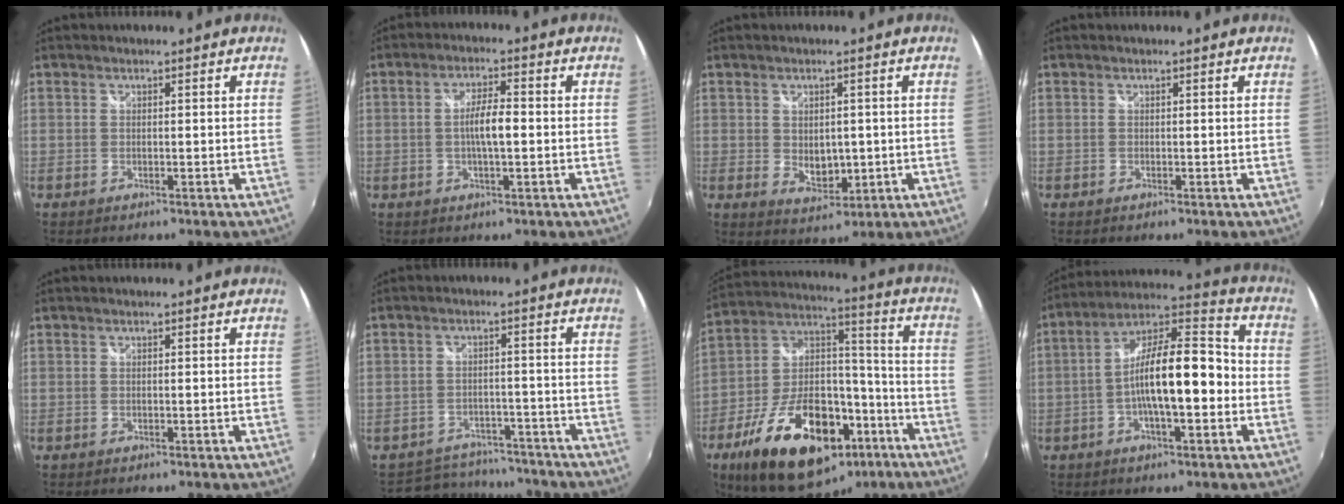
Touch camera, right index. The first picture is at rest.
{"total": 5.0, "force": [-0.5, 1.1, 4.9], "torque": [-0.087, 0.003, -0.008]}
{"total": 5.5, "force": [-0.1, 3.9, 3.9], "torque": [-0.062, -0.009, 0.006]}
{"total": 0.0}
{"total": 0.0}
{"total": 10.2, "force": [-8.7, 5.0, 1.4], "torque": [-0.045, 0.023, -0.113]}
{"total": 27.0, "force": [-14.5, 14.4, 17.7], "torque": [-0.331, 0.013, -0.217]}
{"total": 15.1, "force": [-2.6, 4.7, 14.1], "torque": [-0.248, 0.023, -0.048]}